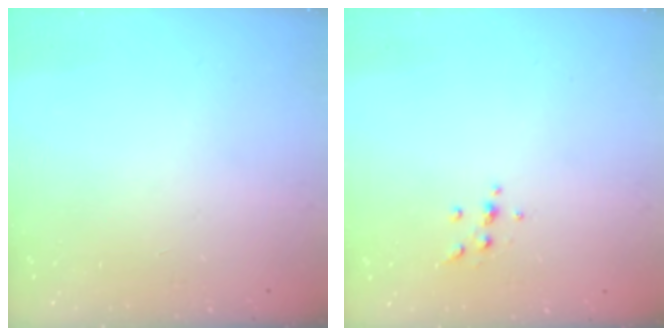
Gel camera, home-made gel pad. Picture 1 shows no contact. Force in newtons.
{"total": 3.8, "press": 3.6, "slide": 1.2}